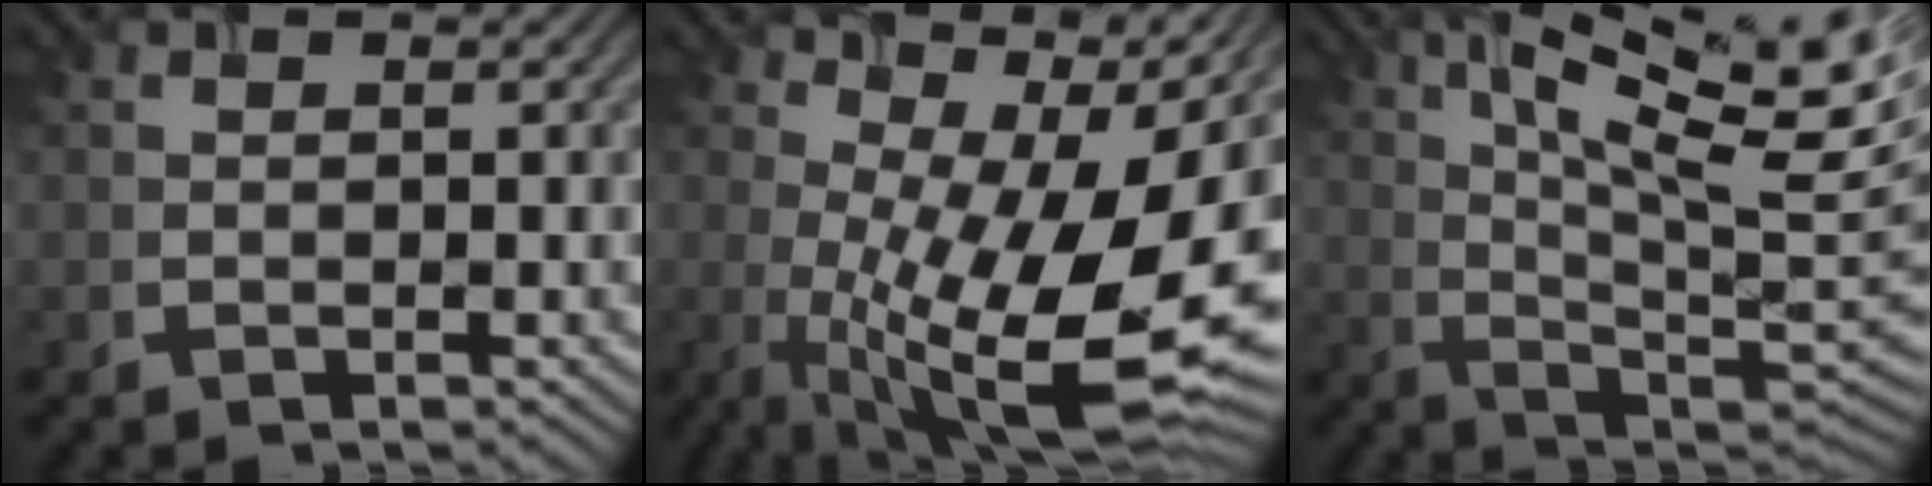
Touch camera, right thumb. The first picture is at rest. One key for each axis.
{"total": 15.5, "fx": 0.5, "fy": 5.9, "fz": 14.3, "tx": -0.214, "ty": 0.004, "tz": 0.023}
{"total": 16.7, "fx": 7.0, "fy": 4.5, "fz": 14.5, "tx": -0.231, "ty": 0.011, "tz": 0.111}